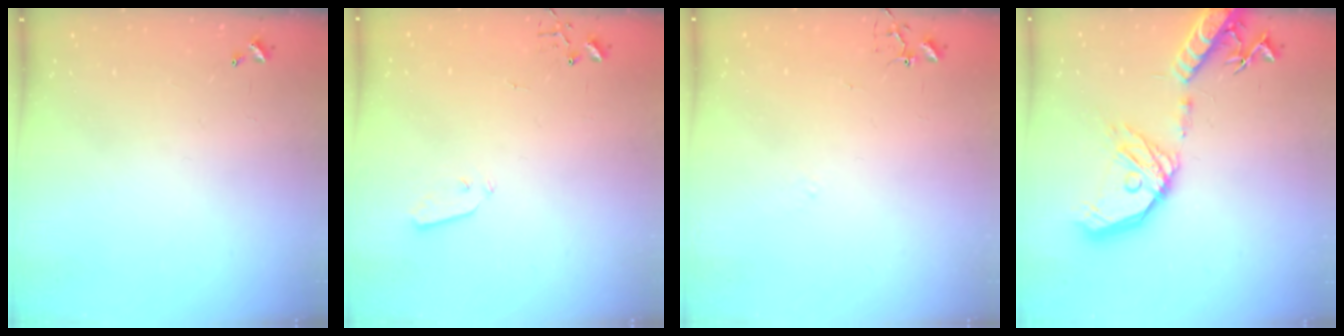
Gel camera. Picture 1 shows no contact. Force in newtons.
{"total": 3.7, "press": 3.7, "slide": 0.1}
{"total": 5.7, "press": 5.6, "slide": 0.7}
{"total": 22.7, "press": 22.4, "slide": 3.8}